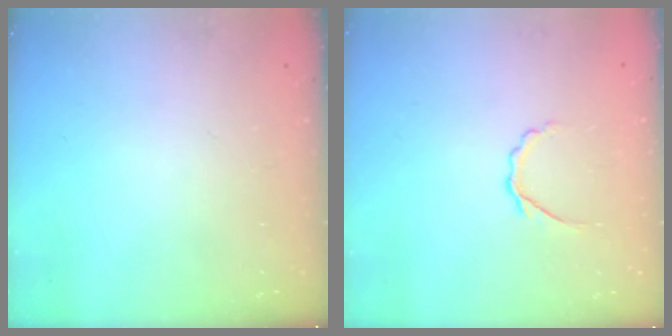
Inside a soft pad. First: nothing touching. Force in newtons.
{"total": 2.8, "press": 2.7, "slide": 0.9}